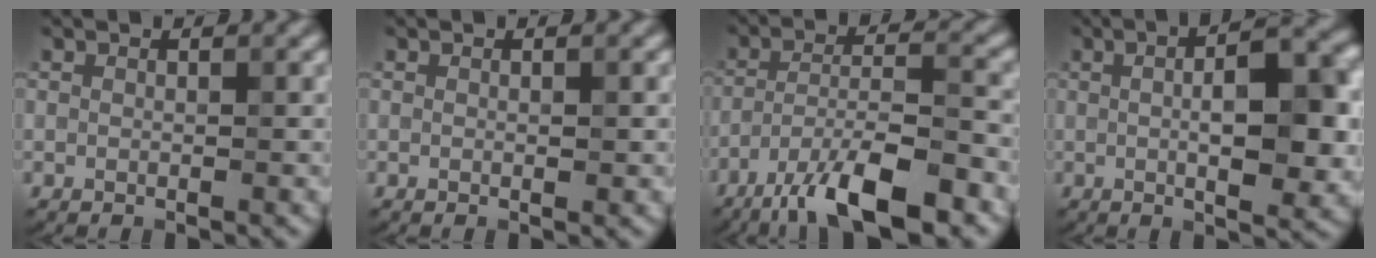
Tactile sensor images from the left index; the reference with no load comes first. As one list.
[{"total": 0.6, "force": [0.0, 0.1, 0.6], "torque": [-0.009, -0.001, 0.000]}, {"total": 9.4, "force": [-6.4, 2.3, 6.5], "torque": [-0.108, 0.004, -0.116]}, {"total": 8.4, "force": [0.5, 2.4, 8.1], "torque": [-0.111, 0.006, 0.004]}]